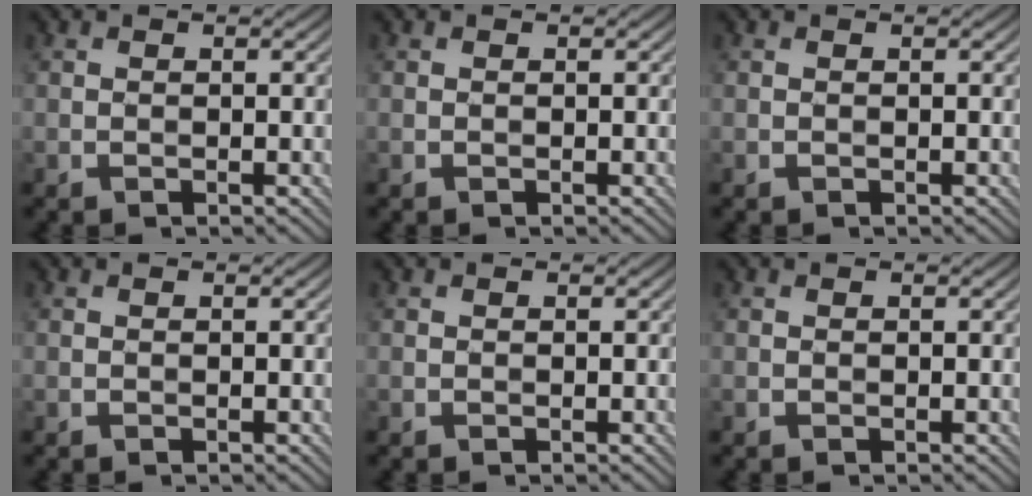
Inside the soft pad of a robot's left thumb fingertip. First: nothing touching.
{"total": 0.0}
{"total": 0.0}
{"total": 0.0}
{"total": 0.0}
{"total": 0.0}